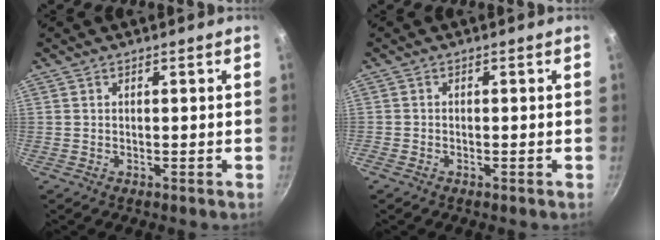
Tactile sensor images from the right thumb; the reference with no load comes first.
{"total": 0.6, "force": [-0.4, 0.3, 0.2], "torque": [-0.011, 0.004, -0.012]}